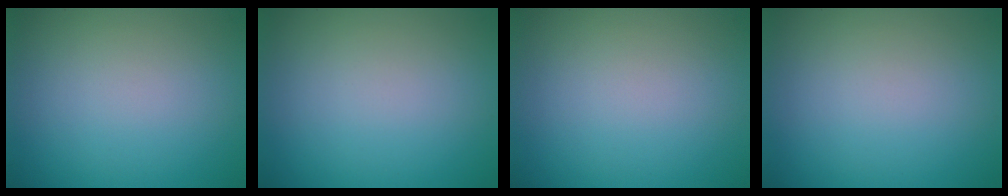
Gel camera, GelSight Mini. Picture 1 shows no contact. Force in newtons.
{"total": 0.0}
{"total": 0.0}
{"total": 0.0}